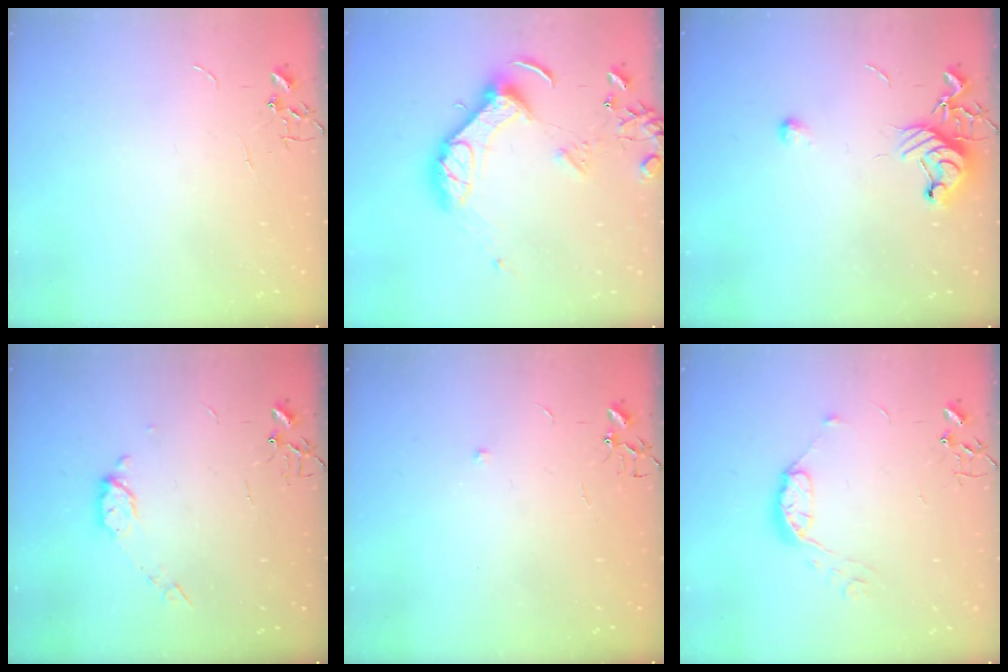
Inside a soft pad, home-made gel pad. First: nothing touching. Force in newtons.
{"total": 14.7, "press": 14.6, "slide": 2.1}
{"total": 9.7, "press": 9.6, "slide": 1.4}
{"total": 7.2, "press": 7.1, "slide": 0.6}
{"total": 4.7, "press": 4.6, "slide": 0.7}
{"total": 8.8, "press": 8.8, "slide": 0.5}